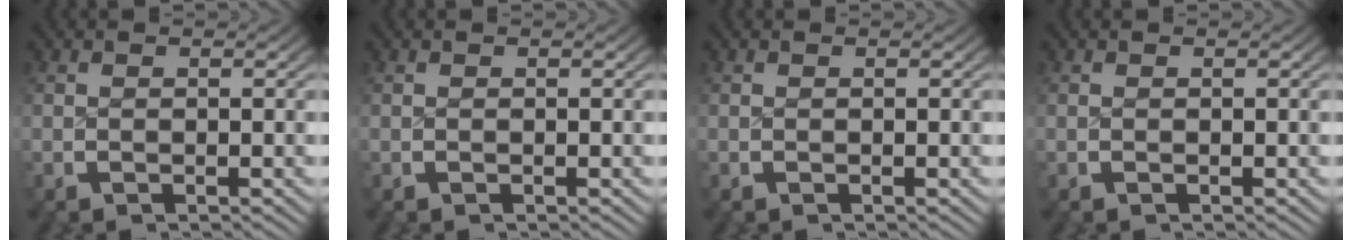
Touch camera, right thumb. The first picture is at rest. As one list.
[{"total": 0.0}, {"total": 0.0}, {"total": 0.0}]